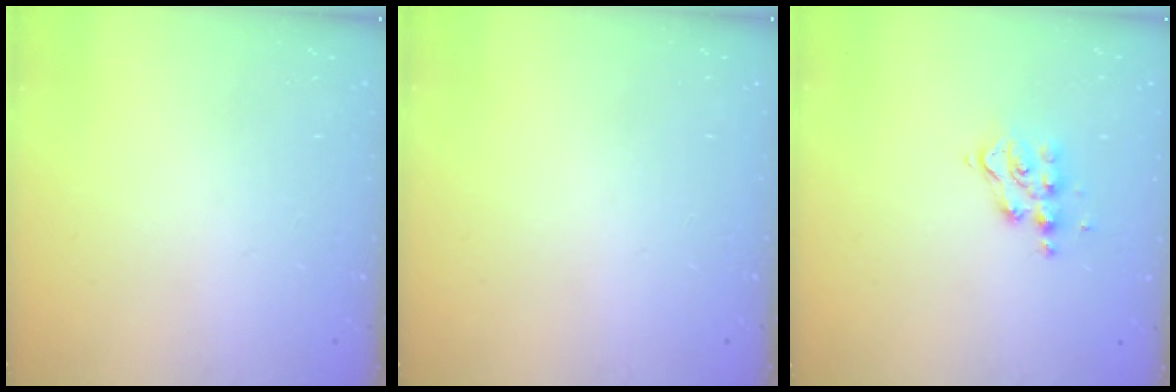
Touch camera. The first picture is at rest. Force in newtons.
{"total": 0.0}
{"total": 7.7, "press": 7.7, "slide": 0.4}